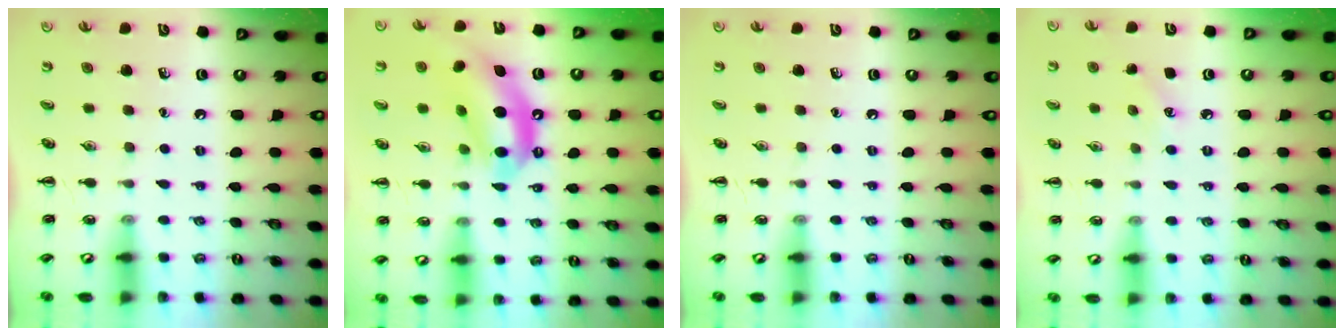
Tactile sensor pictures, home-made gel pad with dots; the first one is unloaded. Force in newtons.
{"total": 13.2, "press": 12.8, "slide": 3.3}
{"total": 0.0}
{"total": 4.2, "press": 4.1, "slide": 1.2}